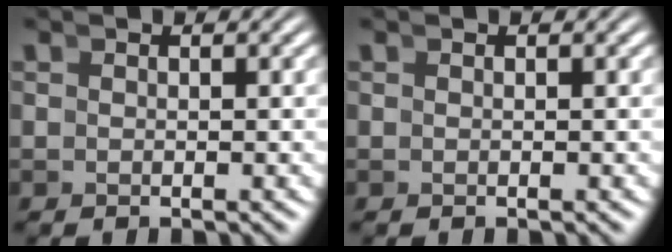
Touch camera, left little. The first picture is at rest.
{"total": 0.0}